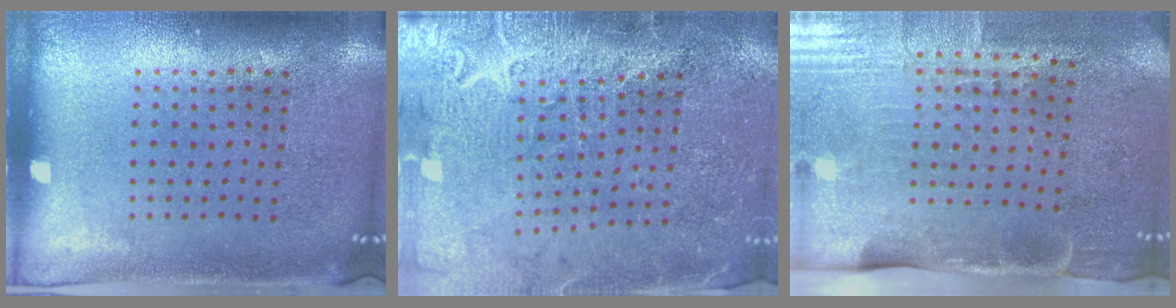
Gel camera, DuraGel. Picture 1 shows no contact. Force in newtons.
{"total": 3.1, "press": 3.1, "slide": 0.5}
{"total": 4.5, "press": 3.7, "slide": 2.6}